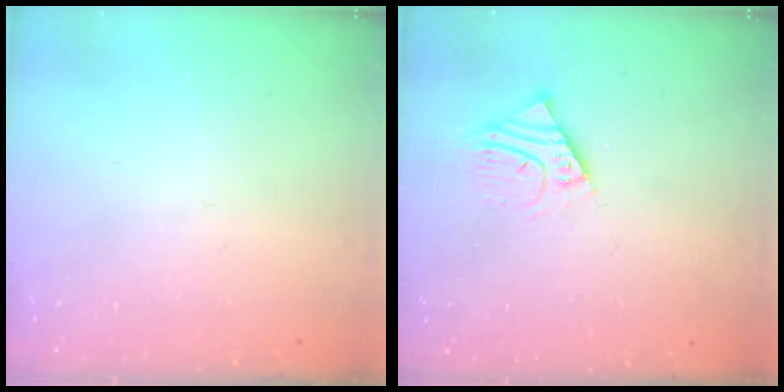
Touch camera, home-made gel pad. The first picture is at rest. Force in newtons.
{"total": 4.4, "press": 4.3, "slide": 0.4}